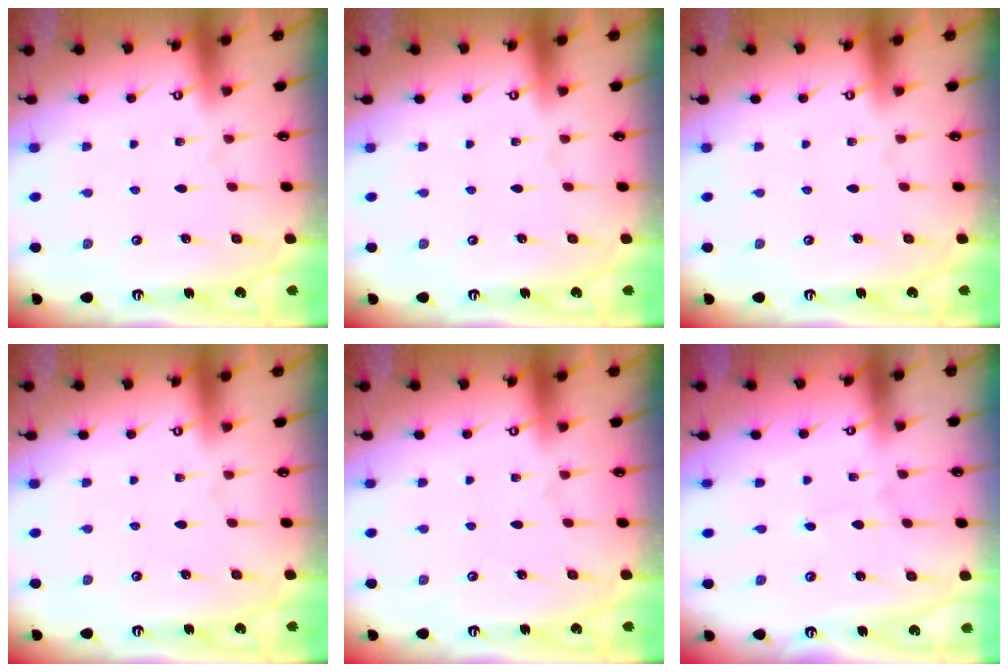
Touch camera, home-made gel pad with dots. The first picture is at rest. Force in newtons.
{"total": 0.0}
{"total": 0.0}
{"total": 0.0}
{"total": 0.0}
{"total": 1.6, "press": 1.6, "slide": 0.1}